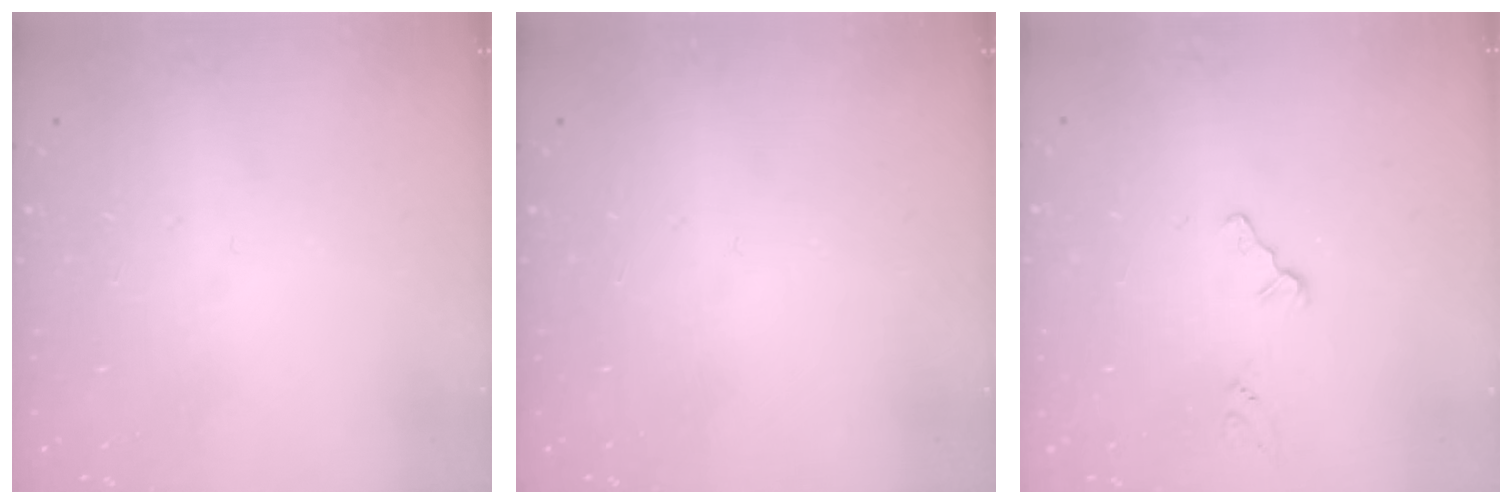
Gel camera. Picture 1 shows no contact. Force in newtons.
{"total": 0.0}
{"total": 0.0}